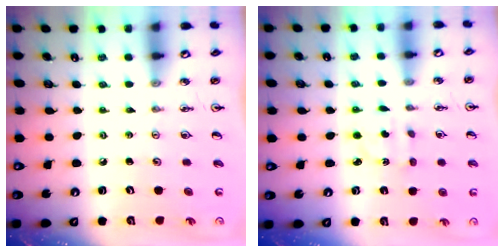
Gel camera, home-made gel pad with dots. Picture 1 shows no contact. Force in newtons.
{"total": 2.3, "press": 2.2, "slide": 0.6}